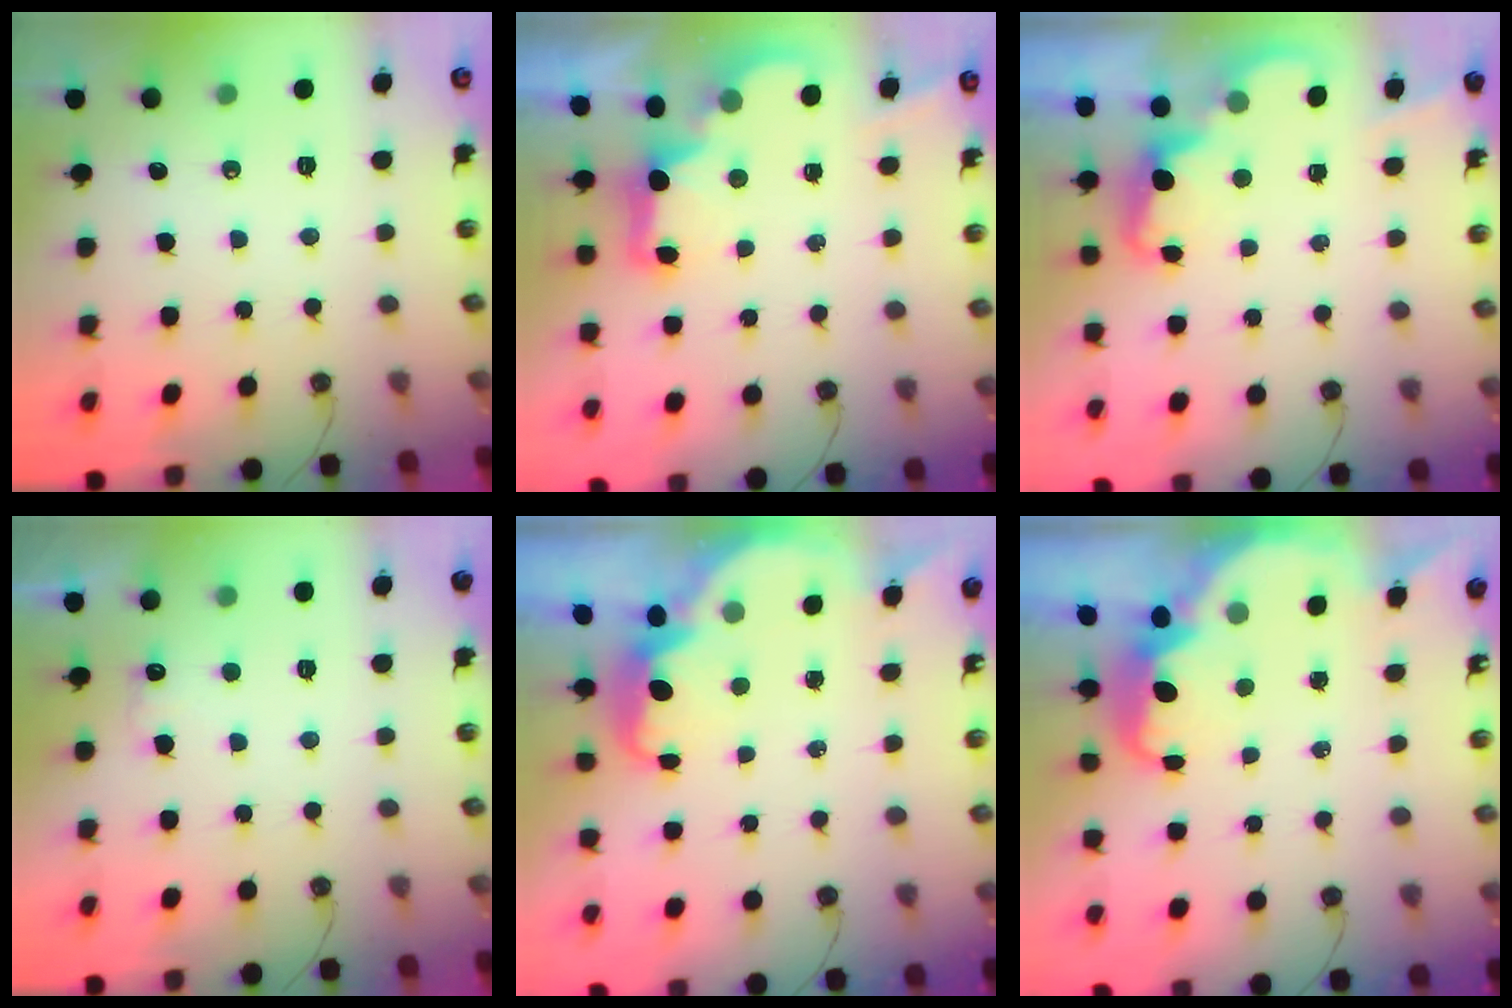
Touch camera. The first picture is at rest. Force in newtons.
{"total": 2.6, "press": 2.6, "slide": 0.5}
{"total": 2.4, "press": 2.4, "slide": 0.5}
{"total": 4.8, "press": 4.6, "slide": 1.2}
{"total": 2.5, "press": 2.5, "slide": 0.6}
{"total": 3.8, "press": 3.8, "slide": 0.4}